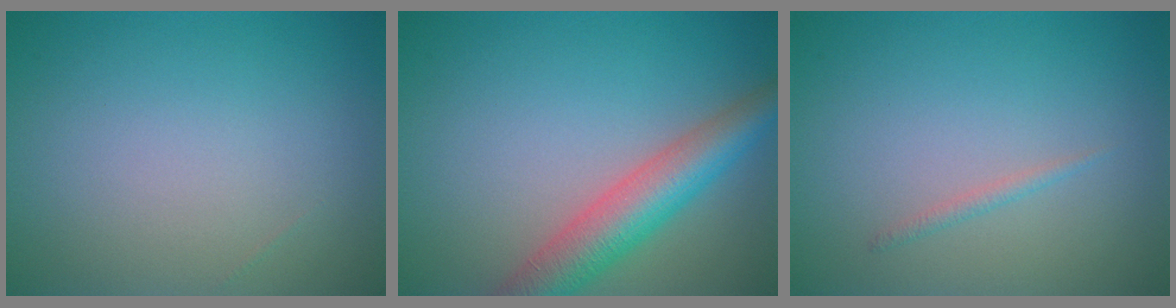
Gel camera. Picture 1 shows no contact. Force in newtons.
{"total": 5.9, "press": 5.9, "slide": 0.2}
{"total": 0.7, "press": 0.7, "slide": 0.1}